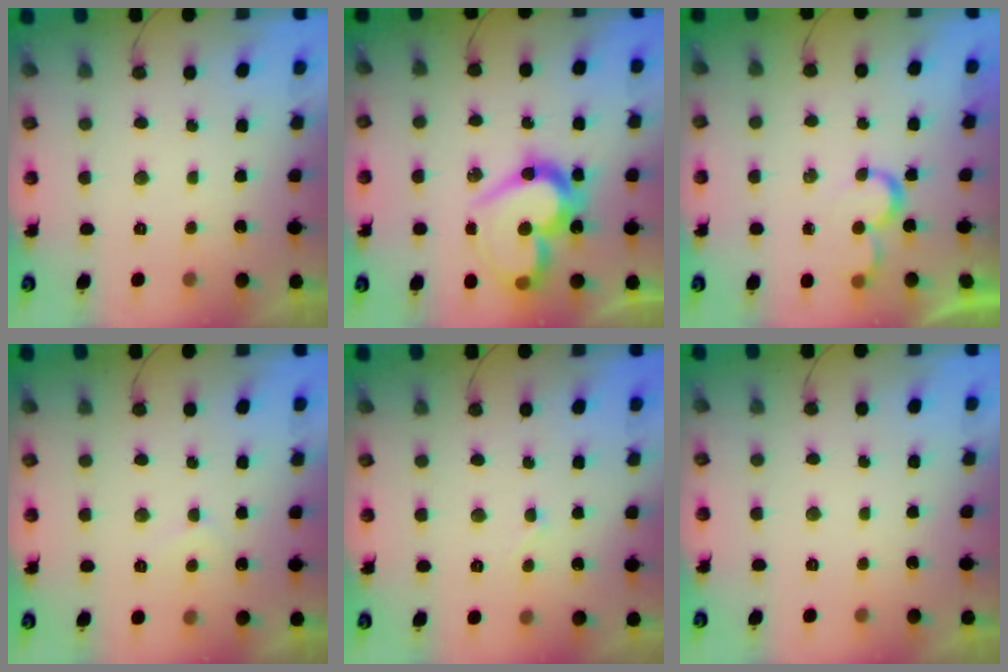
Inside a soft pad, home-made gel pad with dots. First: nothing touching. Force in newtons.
{"total": 19.6, "press": 19.6, "slide": 1.2}
{"total": 4.7, "press": 4.6, "slide": 0.4}
{"total": 4.3, "press": 4.3, "slide": 0.3}
{"total": 2.8, "press": 2.8, "slide": 0.2}
{"total": 0.0}